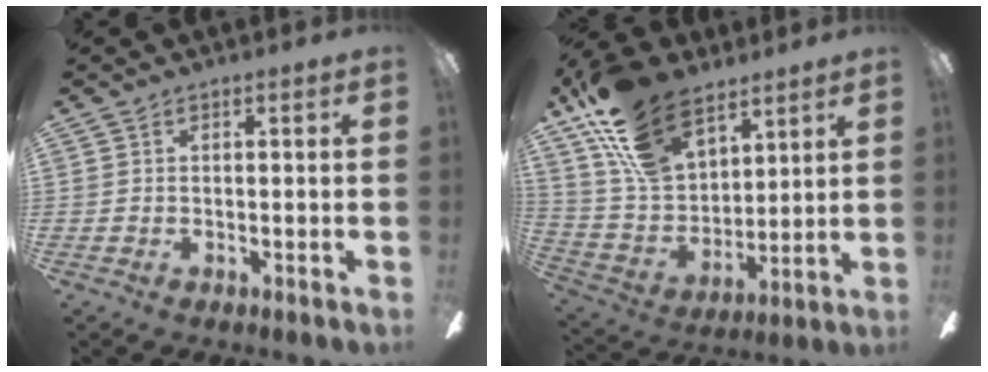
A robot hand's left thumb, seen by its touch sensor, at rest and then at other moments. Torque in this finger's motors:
{"motor_torque": [1.13, 0.64, 1.59, -1.18, 0.56]}